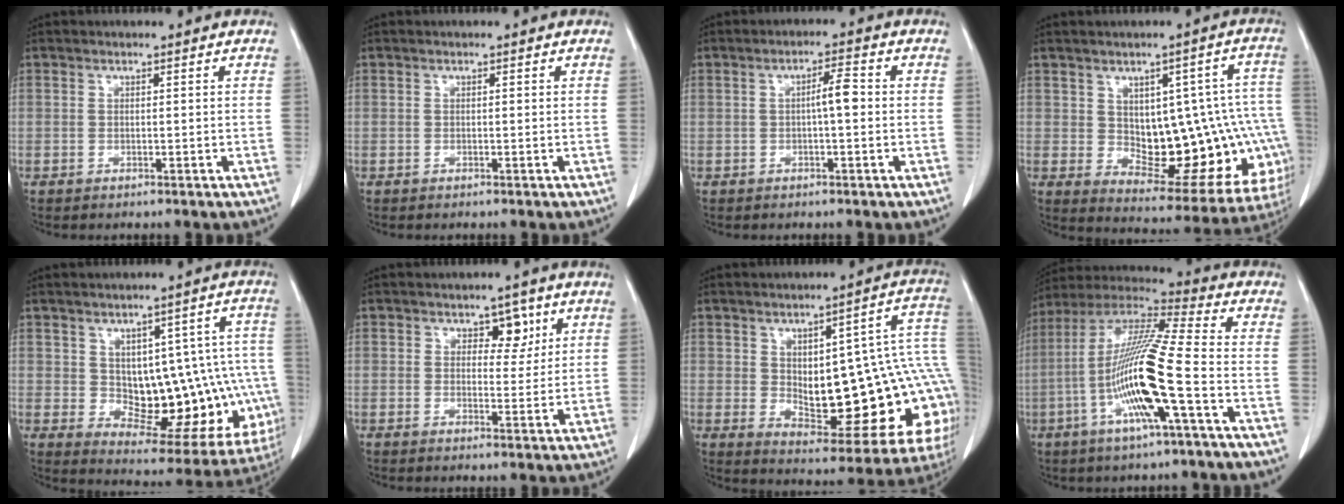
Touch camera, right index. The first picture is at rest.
{"total": 0.0}
{"total": 3.4, "force": [0.0, 0.4, 3.4], "torque": [-0.056, 0.006, -0.002]}
{"total": 18.4, "force": [-0.8, 8.8, 16.1], "torque": [-0.144, 0.034, 0.017]}
{"total": 17.9, "force": [-1.3, 9.0, 15.4], "torque": [-0.145, 0.029, 0.012]}
{"total": 3.9, "force": [1.9, 2.4, 2.5], "torque": [-0.023, 0.003, 0.028]}
{"total": 22.9, "force": [0.2, 7.3, 21.7], "torque": [-0.213, 0.028, 0.027]}
{"total": 16.8, "force": [-4.6, 0.2, 16.1], "torque": [-0.322, -0.002, -0.096]}